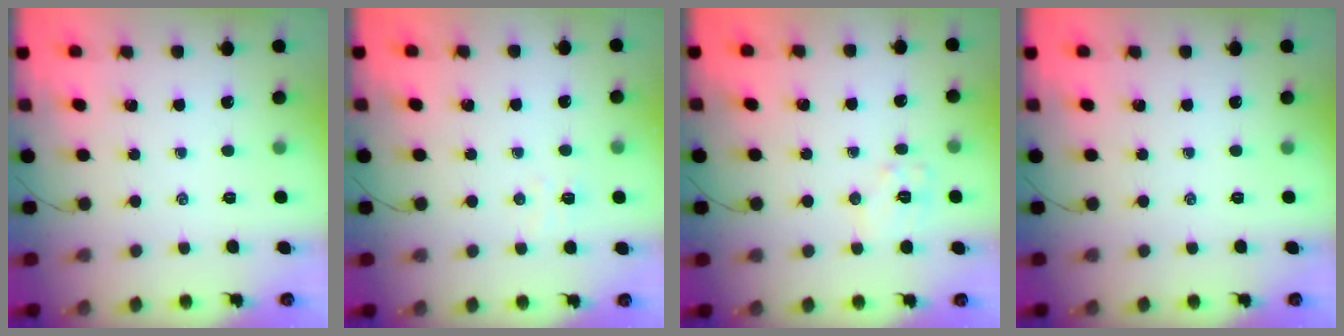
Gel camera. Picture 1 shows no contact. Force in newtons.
{"total": 3.6, "press": 3.5, "slide": 0.8}
{"total": 7.1, "press": 7.1, "slide": 0.6}
{"total": 0.0}